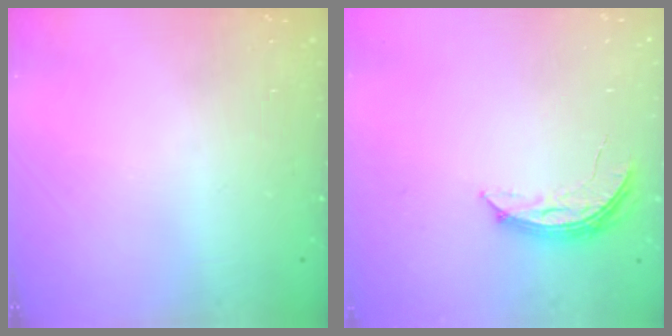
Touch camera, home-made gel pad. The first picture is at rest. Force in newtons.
{"total": 5.9, "press": 5.9, "slide": 0.4}